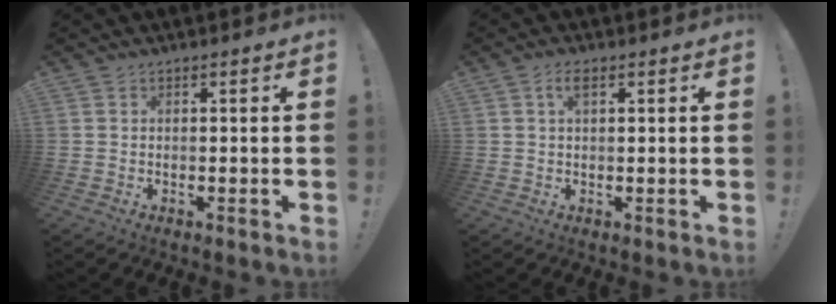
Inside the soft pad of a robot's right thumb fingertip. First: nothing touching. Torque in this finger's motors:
{"motor_torque": [-0.10, 0.10, 0.00, 0.01, 0.00]}